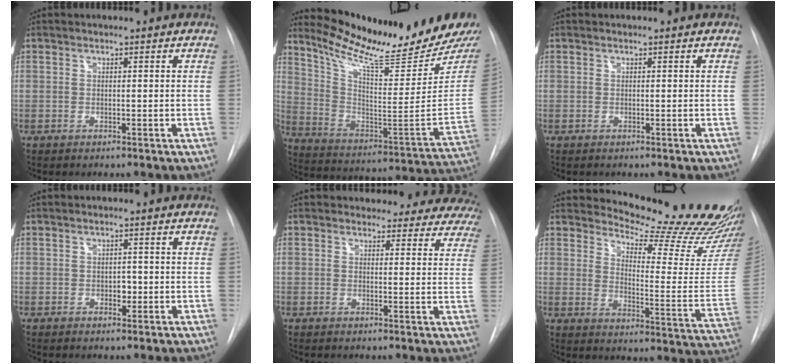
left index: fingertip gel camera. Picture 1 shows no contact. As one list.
[{"total": 22.1, "force": [19.7, 0.8, 10.1], "torque": [-0.171, -0.103, 0.293]}, {"total": 0.0}, {"total": 1.7, "force": [-1.1, 0.9, 0.9], "torque": [-0.011, -0.004, -0.014]}, {"total": 14.0, "force": [12.9, 5.2, 1.5], "torque": [0.014, -0.042, 0.116]}, {"total": 19.7, "force": [18.8, 1.0, 5.7], "torque": [-0.082, -0.141, 0.222]}]